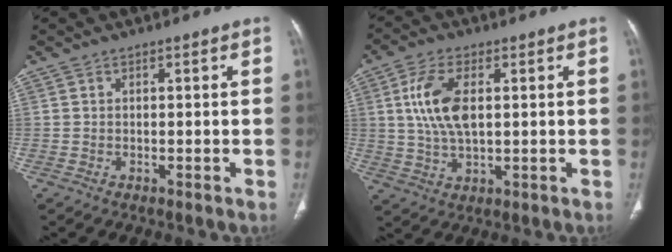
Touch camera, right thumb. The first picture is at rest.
{"total": 9.7, "force": [1.9, 4.8, 8.2], "torque": [-0.171, -0.001, 0.038]}